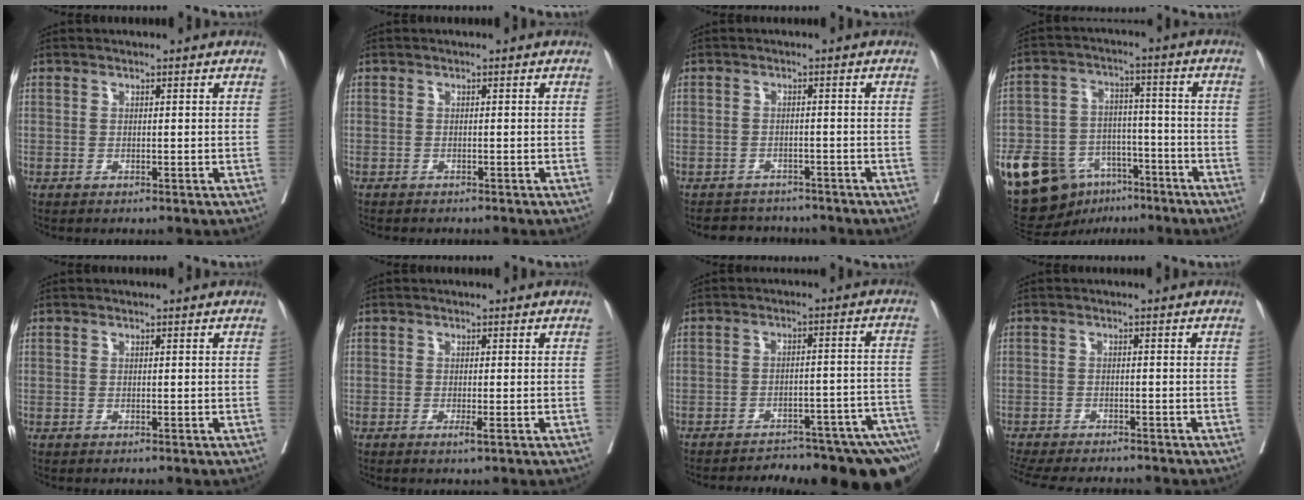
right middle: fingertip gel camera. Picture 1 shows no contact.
{"total": 2.9, "force": [-2.6, 0.6, 1.2], "torque": [-0.017, -0.004, -0.031]}
{"total": 4.6, "force": [-4.2, 1.9, -0.2], "torque": [0.008, 0.005, -0.058]}
{"total": 16.6, "force": [-9.6, 10.4, 8.5], "torque": [-0.159, 0.021, -0.153]}
{"total": 0.0}
{"total": 1.2, "force": [-0.6, -0.1, 1.1], "torque": [-0.017, -0.003, -0.010]}
{"total": 22.7, "force": [-20.0, 4.5, 9.8], "torque": [-0.074, 0.007, -0.245]}
{"total": 13.6, "force": [-12.1, 2.7, 5.5], "torque": [-0.119, -0.019, -0.166]}